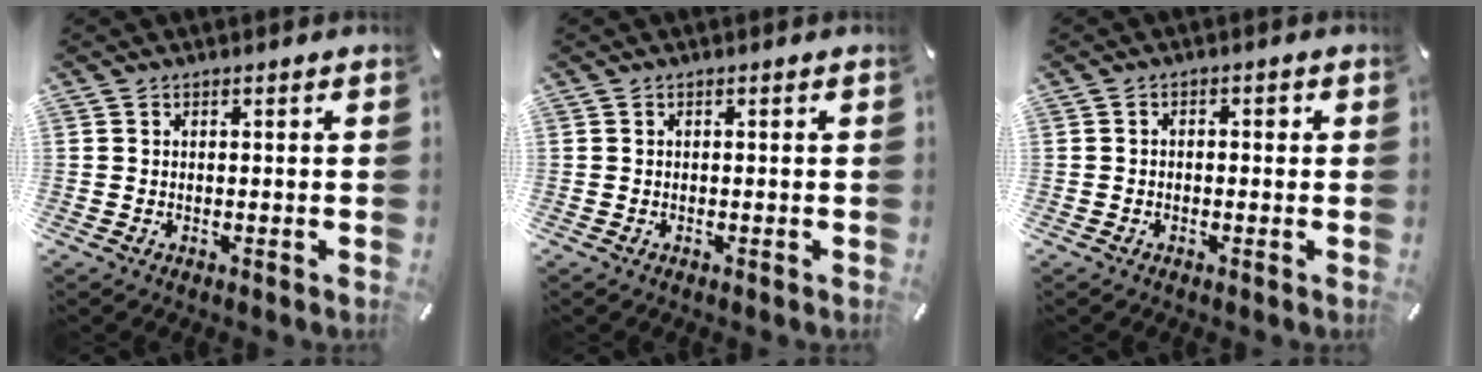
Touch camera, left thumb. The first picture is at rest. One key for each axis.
{"total": 0.0}
{"total": 1.6, "fx": -0.8, "fy": 1.0, "fz": 1.0, "tx": -0.021, "ty": 0.007, "tz": -0.019}